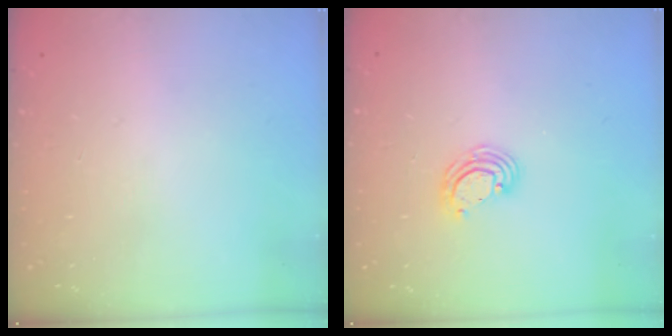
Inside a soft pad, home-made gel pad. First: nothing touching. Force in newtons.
{"total": 4.8, "press": 4.8, "slide": 0.2}